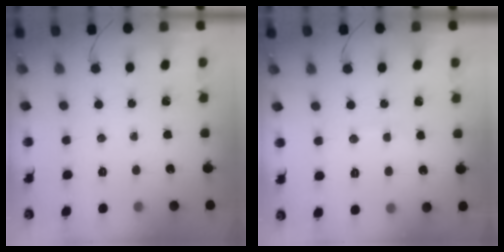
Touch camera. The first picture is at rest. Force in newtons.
{"total": 5.8, "press": 5.7, "slide": 1.2}